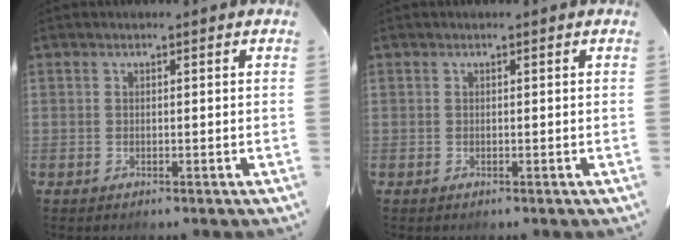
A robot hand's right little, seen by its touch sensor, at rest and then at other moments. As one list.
[{"total": 0.0}]